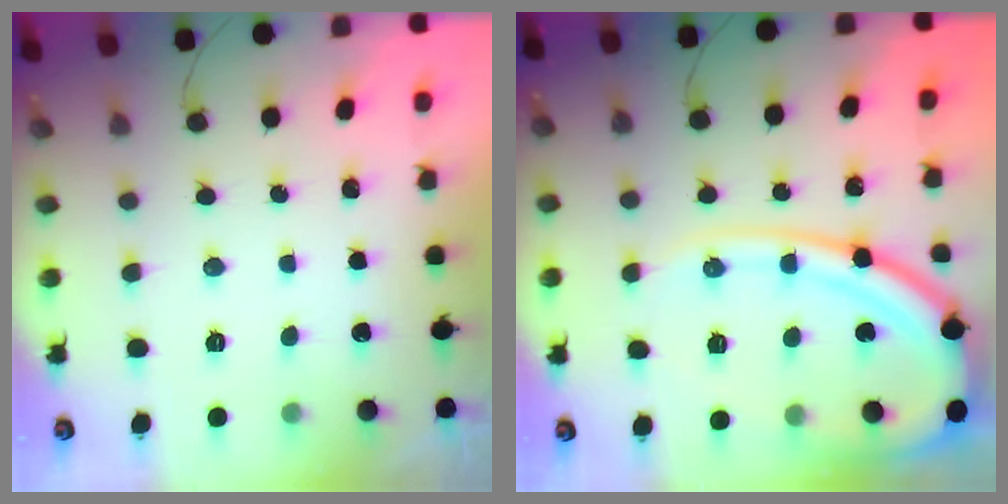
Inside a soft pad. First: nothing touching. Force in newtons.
{"total": 16.1, "press": 16.0, "slide": 2.3}